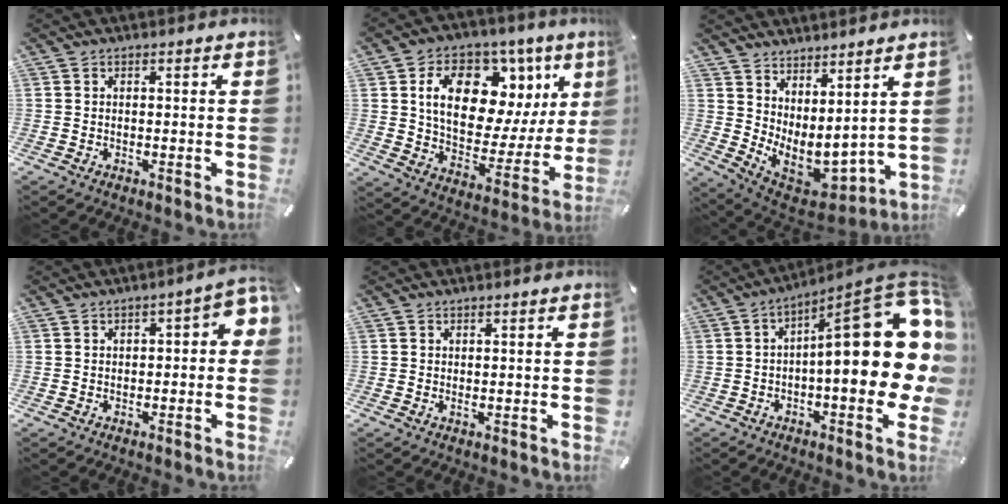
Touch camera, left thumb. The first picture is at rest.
{"total": 18.1, "force": [8.5, 11.2, 11.4], "torque": [-0.179, -0.046, 0.151]}
{"total": 5.1, "force": [2.2, 4.0, 2.4], "torque": [-0.028, -0.063, 0.055]}
{"total": 4.5, "force": [-0.3, 2.3, 3.9], "torque": [-0.046, 0.005, -0.011]}
{"total": 1.1, "force": [0.3, 0.0, 1.1], "torque": [-0.020, -0.005, 0.006]}
{"total": 29.4, "force": [3.2, 10.4, 27.3], "torque": [-0.374, -0.034, 0.068]}